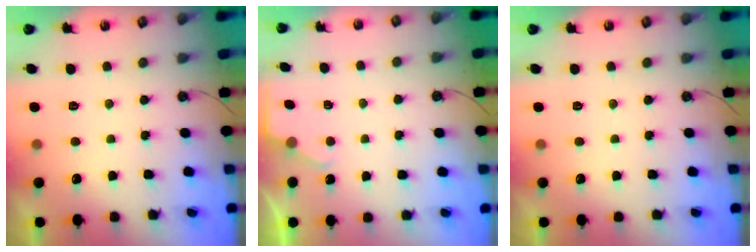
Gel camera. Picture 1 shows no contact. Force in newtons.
{"total": 2.7, "press": 2.7, "slide": 0.4}
{"total": 0.0}